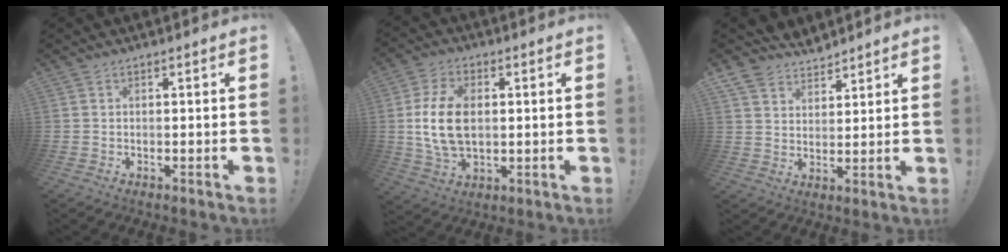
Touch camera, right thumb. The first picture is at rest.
{"total": 14.3, "force": [0.8, 8.9, 11.1], "torque": [-0.221, 0.000, 0.016]}
{"total": 6.9, "force": [6.1, 3.2, 0.2], "torque": [-0.017, -0.045, 0.120]}